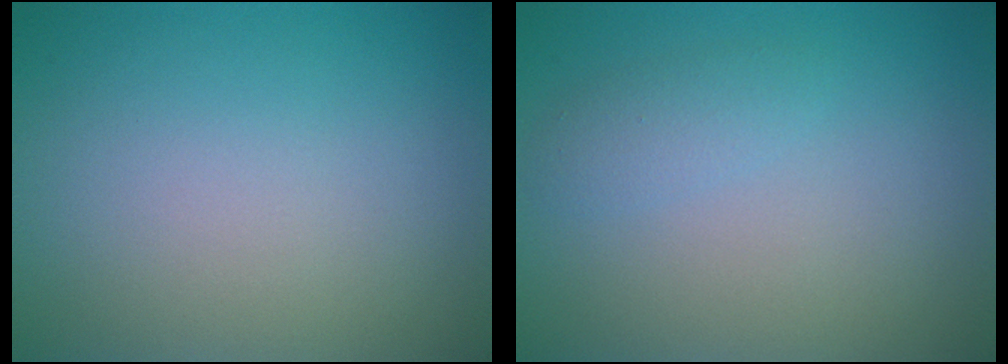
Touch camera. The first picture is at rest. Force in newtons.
{"total": 1.3, "press": 1.3, "slide": 0.0}